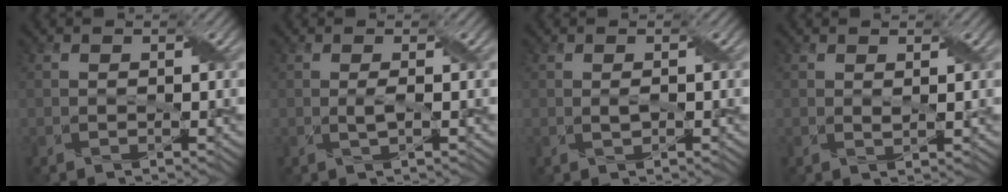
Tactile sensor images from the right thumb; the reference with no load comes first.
{"total": 1.1, "force": [0.1, 0.0, 1.1], "torque": [-0.026, 0.005, 0.000]}
{"total": 0.8, "force": [0.1, 0.3, 0.7], "torque": [-0.016, 0.001, 0.002]}
{"total": 0.8, "force": [0.6, 0.0, 0.5], "torque": [-0.015, 0.000, 0.012]}